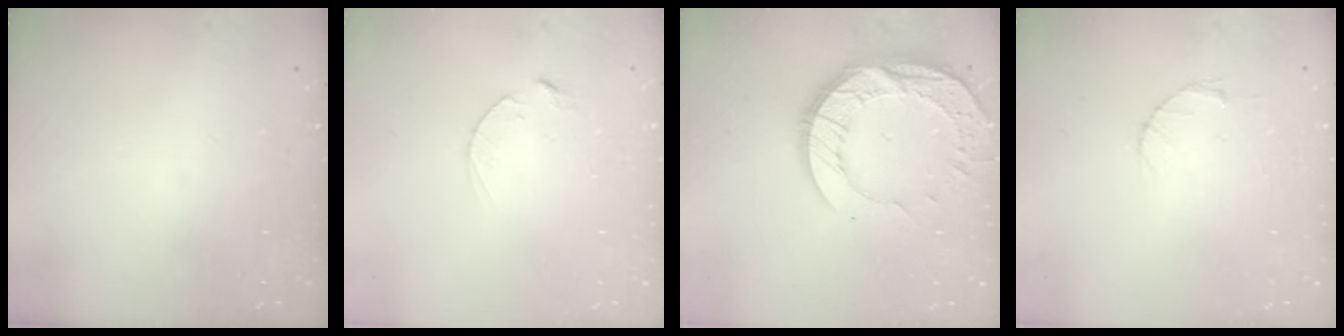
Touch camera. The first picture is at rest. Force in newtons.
{"total": 2.8, "press": 2.8, "slide": 0.4}
{"total": 14.6, "press": 14.6, "slide": 1.2}
{"total": 2.7, "press": 2.7, "slide": 0.4}